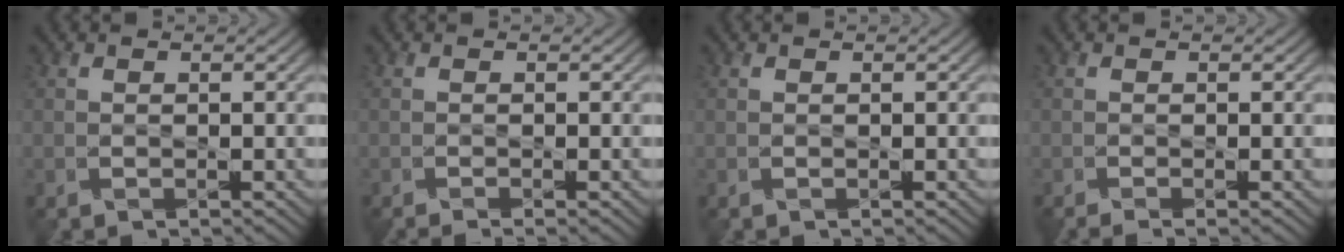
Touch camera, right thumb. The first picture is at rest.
{"total": 1.0, "force": [-0.6, -0.1, 0.8], "torque": [-0.017, -0.006, -0.013]}
{"total": 0.0}
{"total": 1.3, "force": [-0.7, 0.1, 1.1], "torque": [-0.026, -0.006, -0.016]}